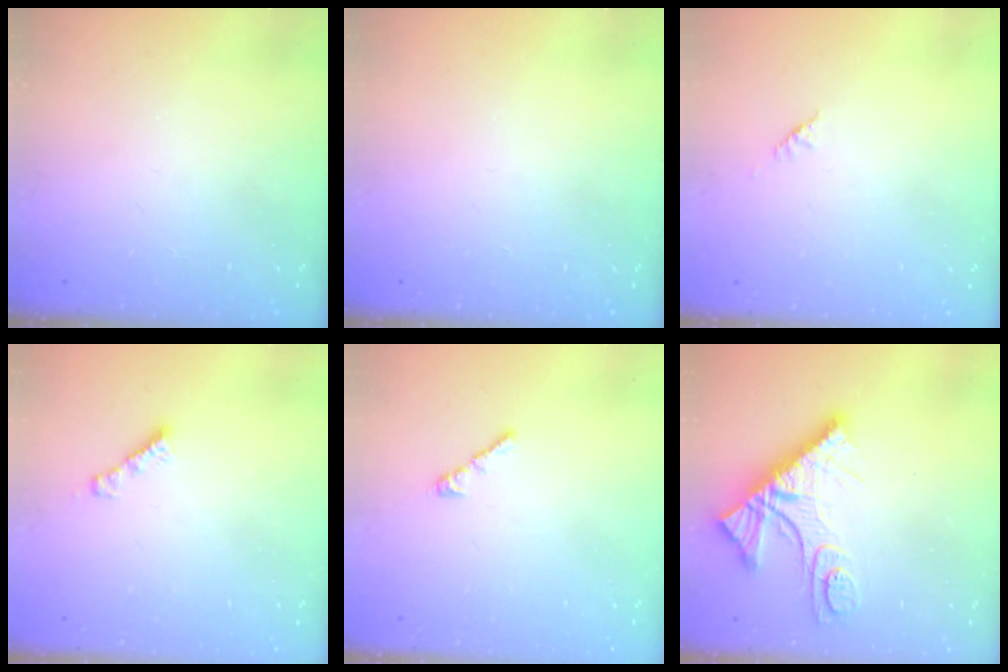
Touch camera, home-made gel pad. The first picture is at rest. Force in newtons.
{"total": 0.0}
{"total": 1.4, "press": 1.3, "slide": 0.5}
{"total": 2.7, "press": 2.7, "slide": 0.3}
{"total": 3.0, "press": 2.9, "slide": 0.8}
{"total": 14.0, "press": 13.9, "slide": 1.3}